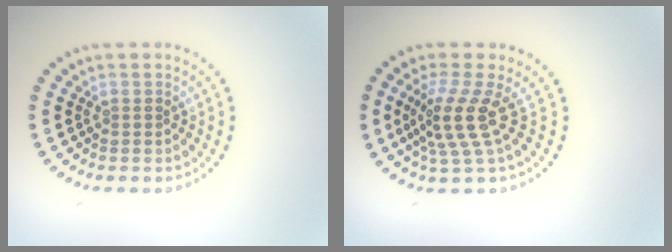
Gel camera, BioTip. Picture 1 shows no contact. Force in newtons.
{"total": 3.8, "press": 2.8, "slide": 2.6}